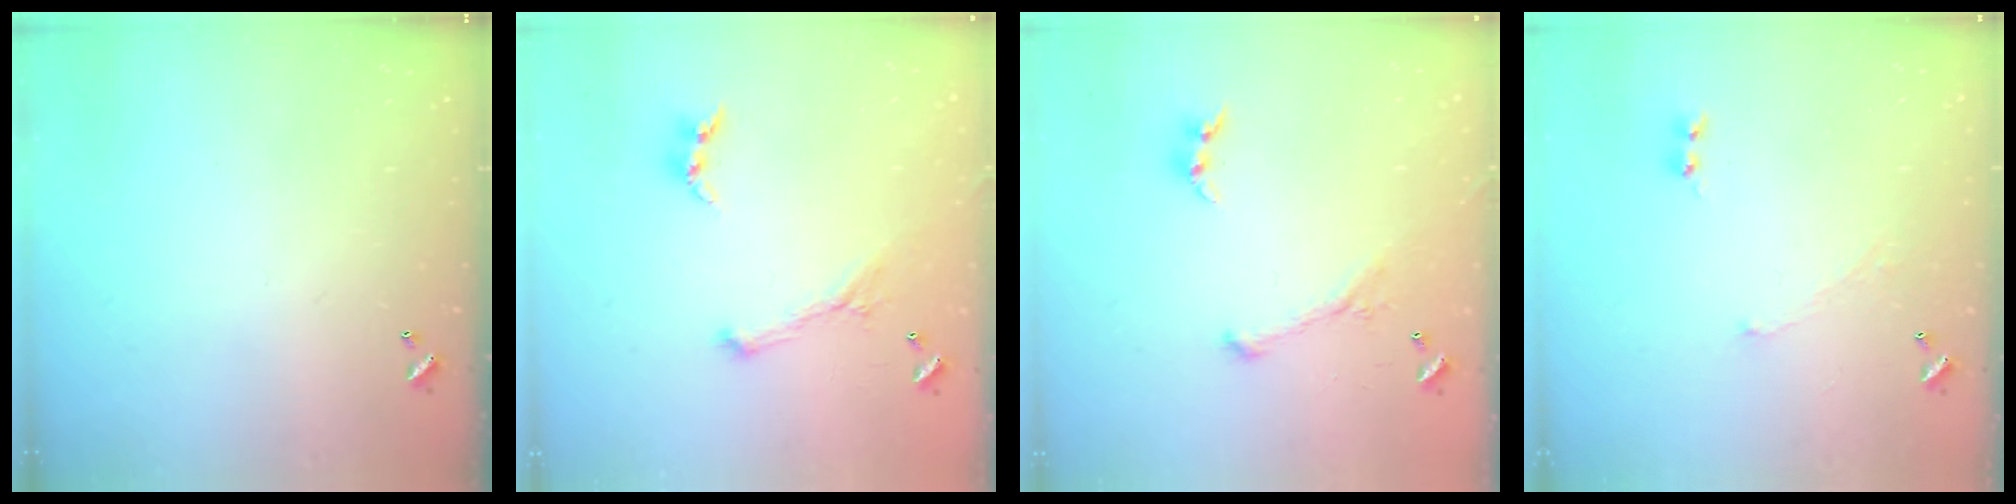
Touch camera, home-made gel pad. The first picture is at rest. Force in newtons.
{"total": 1.6, "press": 1.5, "slide": 0.4}
{"total": 2.8, "press": 2.6, "slide": 0.9}
{"total": 2.1, "press": 2.0, "slide": 0.7}